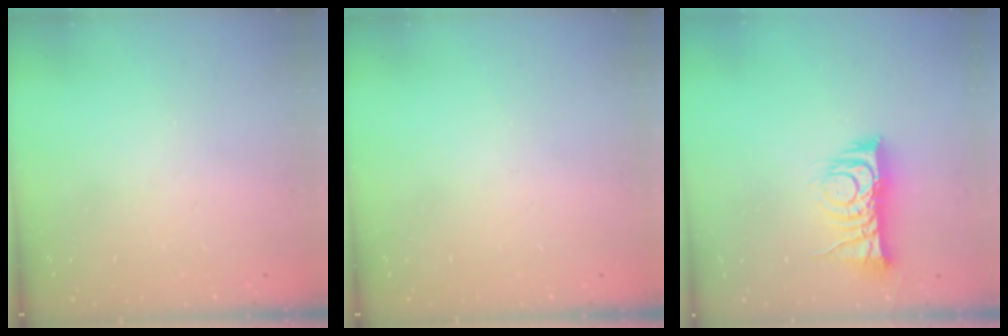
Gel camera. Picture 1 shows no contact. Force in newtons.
{"total": 0.0}
{"total": 10.0, "press": 10.0, "slide": 0.3}